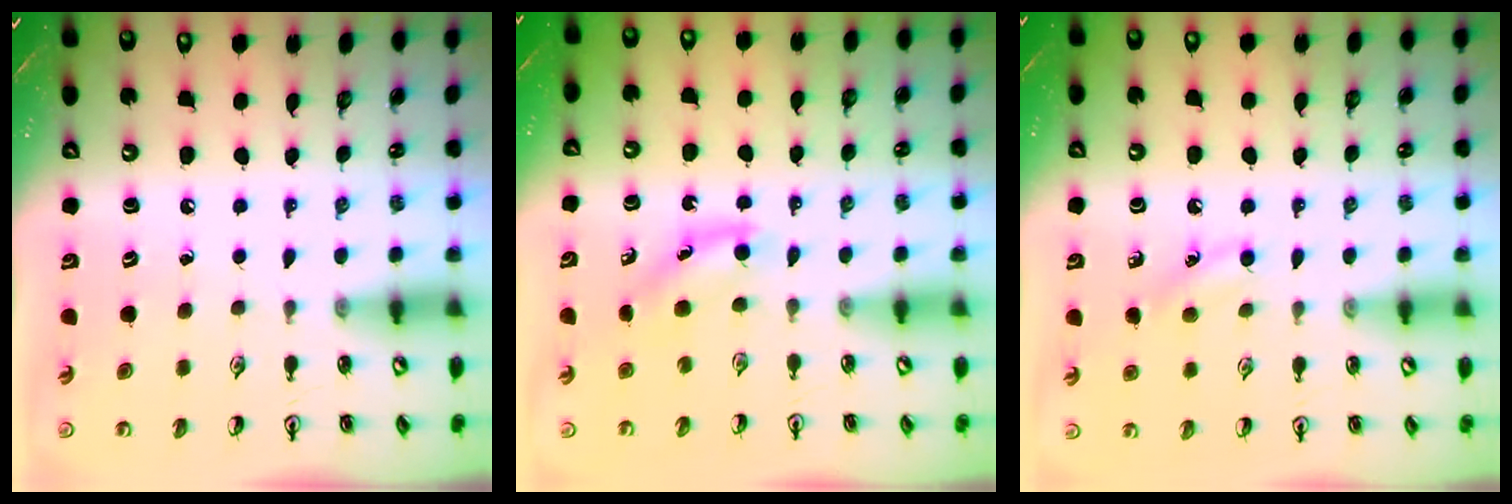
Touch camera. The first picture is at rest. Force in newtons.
{"total": 4.2, "press": 3.9, "slide": 1.4}
{"total": 7.0, "press": 6.7, "slide": 2.3}